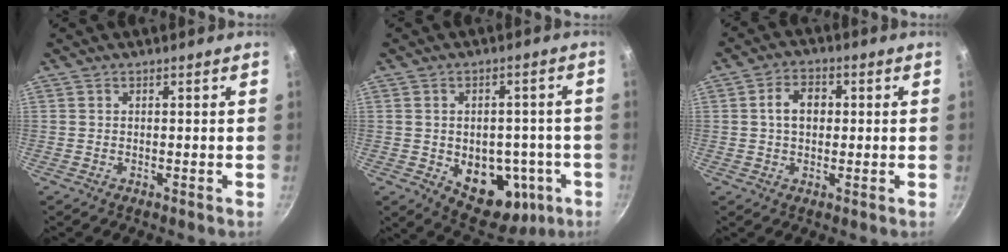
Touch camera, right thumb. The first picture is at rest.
{"total": 14.4, "force": [-3.6, 10.0, 9.7], "torque": [-0.087, 0.007, -0.027]}
{"total": 5.8, "force": [0.6, 4.2, 3.9], "torque": [-0.046, 0.012, 0.004]}